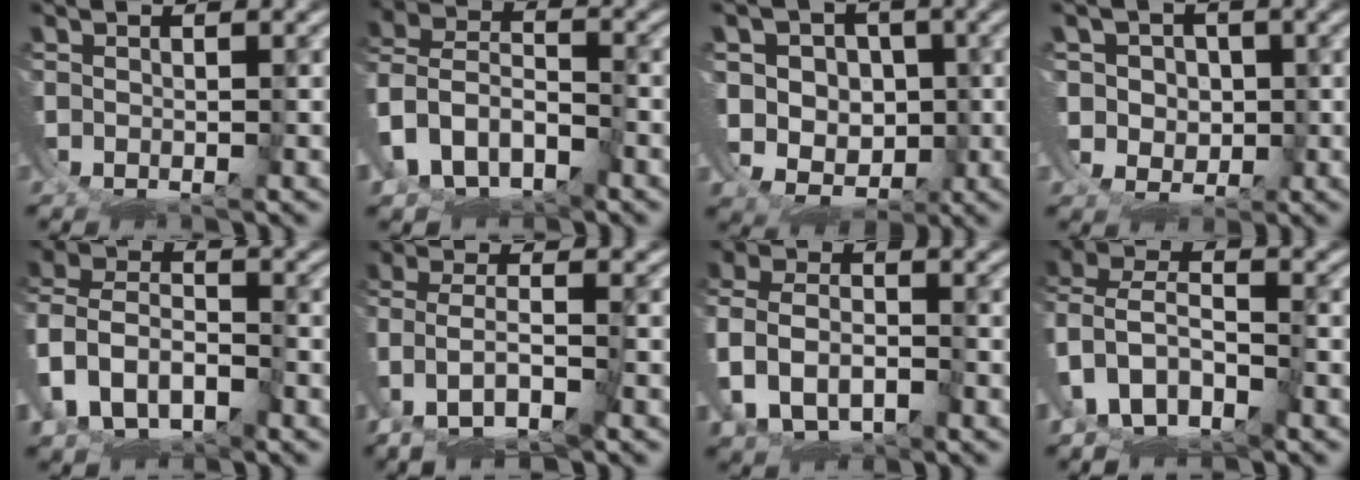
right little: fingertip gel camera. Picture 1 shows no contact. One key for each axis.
{"total": 10.2, "fx": -3.2, "fy": 9.3, "fz": 2.6, "tx": -0.119, "ty": -0.053, "tz": -0.051}
{"total": 5.8, "fx": 0.1, "fy": 5.4, "fz": 2.1, "tx": -0.047, "ty": -0.033, "tz": 0.014}
{"total": 2.4, "fx": 1.5, "fy": 1.8, "fz": 0.1, "tx": -0.002, "ty": -0.016, "tz": 0.038}
{"total": 6.3, "fx": -1.9, "fy": 5.6, "fz": 2.0, "tx": -0.079, "ty": -0.033, "tz": -0.025}
{"total": 5.7, "fx": -1.6, "fy": 3.8, "fz": 4.0, "tx": -0.103, "ty": -0.013, "tz": -0.022}
{"total": 4.0, "fx": -0.4, "fy": 3.4, "fz": 2.2, "tx": -0.077, "ty": -0.027, "tz": 0.007}
{"total": 11.7, "fx": -3.3, "fy": 10.5, "fz": 4.1, "tx": -0.139, "ty": -0.048, "tz": -0.052}